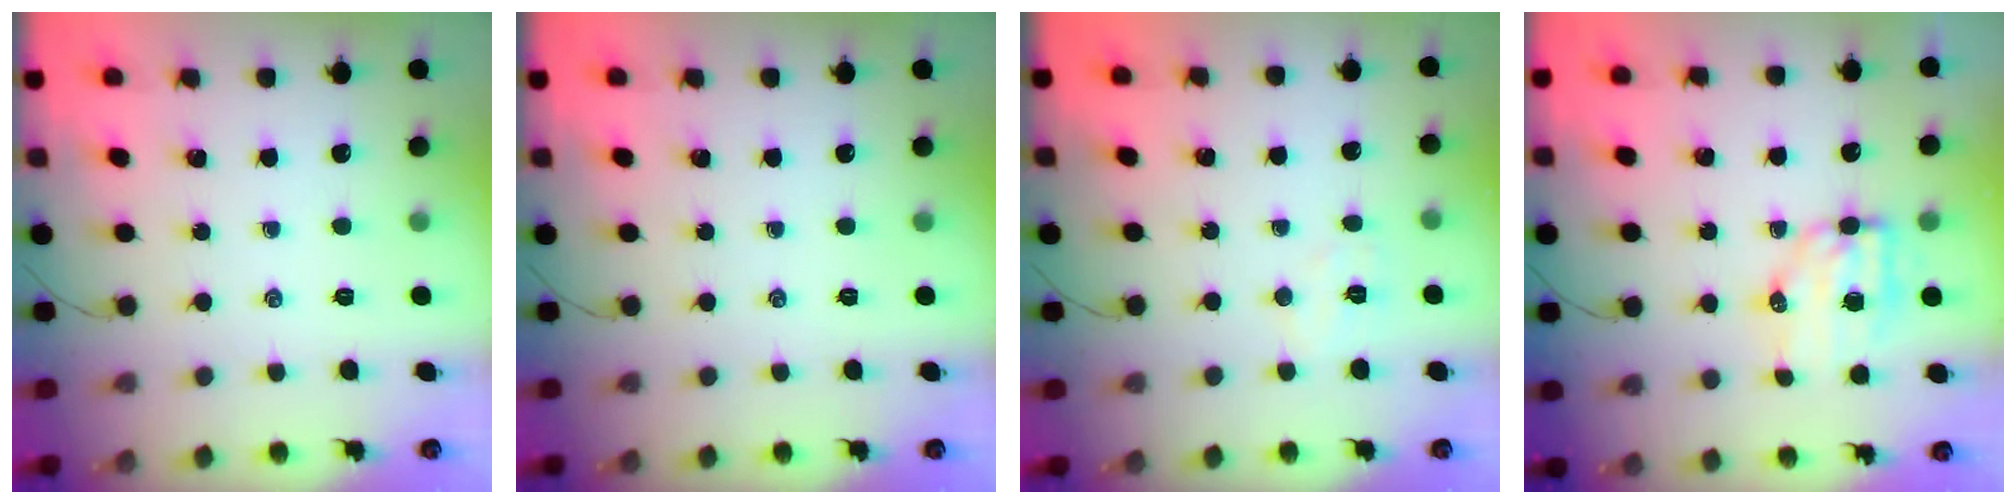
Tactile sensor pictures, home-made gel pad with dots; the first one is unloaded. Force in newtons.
{"total": 0.0}
{"total": 4.3, "press": 4.1, "slide": 1.1}
{"total": 7.5, "press": 7.3, "slide": 1.4}